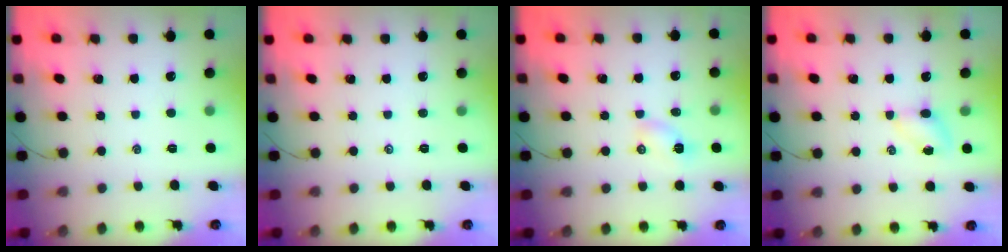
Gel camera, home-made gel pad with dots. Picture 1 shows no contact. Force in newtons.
{"total": 0.0}
{"total": 3.7, "press": 3.5, "slide": 1.2}
{"total": 4.0, "press": 3.8, "slide": 1.2}